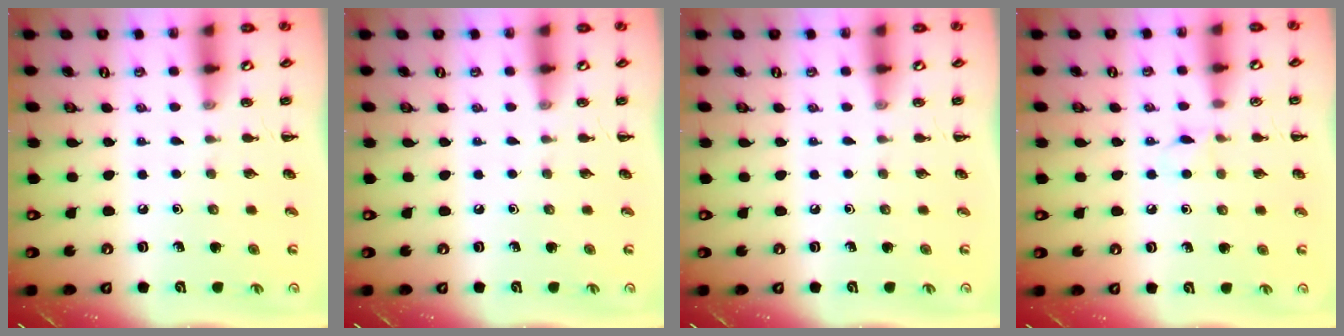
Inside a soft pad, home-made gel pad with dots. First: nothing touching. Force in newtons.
{"total": 0.0}
{"total": 0.0}
{"total": 3.8, "press": 3.6, "slide": 1.3}